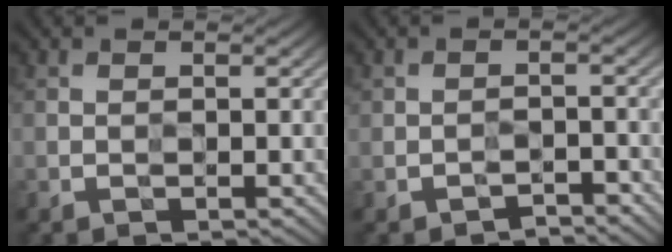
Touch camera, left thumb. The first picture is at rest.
{"total": 2.0, "force": [-1.8, 0.9, 0.4], "torque": [-0.001, 0.005, -0.028]}